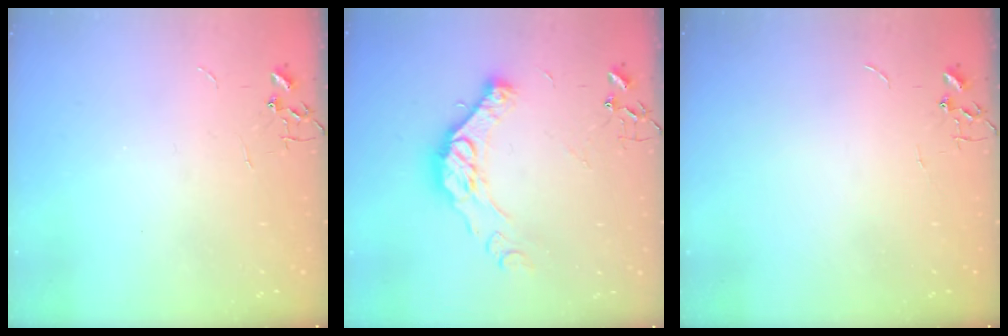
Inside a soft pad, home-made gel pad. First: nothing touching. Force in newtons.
{"total": 15.5, "press": 15.4, "slide": 1.7}
{"total": 0.0}